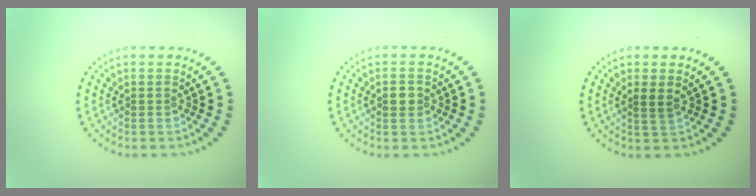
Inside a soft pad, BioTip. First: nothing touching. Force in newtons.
{"total": 1.3, "press": 1.3, "slide": 0.2}
{"total": 1.3, "press": 1.0, "slide": 0.7}